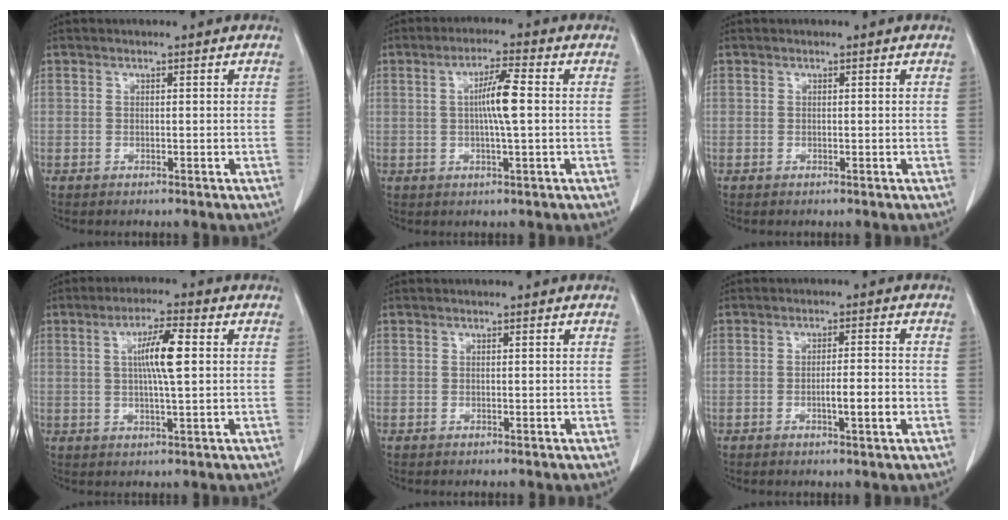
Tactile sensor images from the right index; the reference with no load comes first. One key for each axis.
{"total": 5.7, "fx": 0.3, "fy": 0.0, "fz": 5.7, "tx": -0.105, "ty": 0.001, "tz": 0.003}
{"total": 0.0}
{"total": 6.8, "fx": 1.2, "fy": 0.4, "fz": 6.7, "tx": -0.119, "ty": 0.003, "tz": 0.019}
{"total": 0.0}
{"total": 4.4, "fx": -1.3, "fy": 0.3, "fz": 4.1, "tx": -0.063, "ty": -0.002, "tz": -0.019}